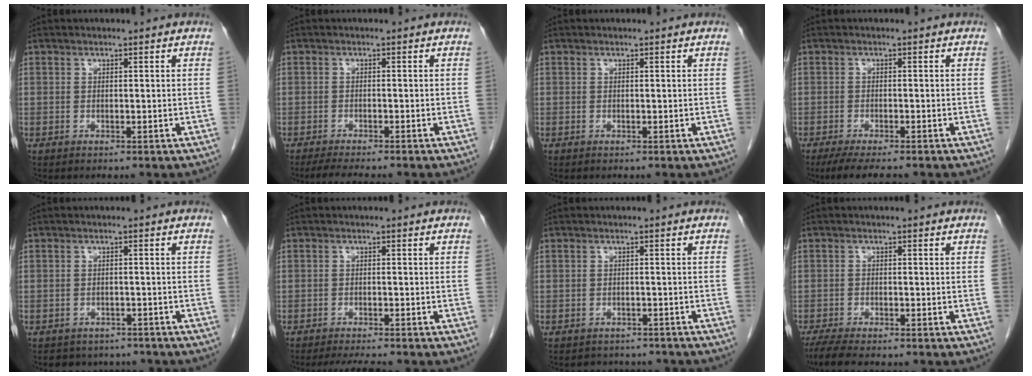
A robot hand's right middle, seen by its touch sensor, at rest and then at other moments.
{"total": 5.3, "force": [-4.5, 0.2, 2.7], "torque": [-0.043, -0.014, -0.068]}
{"total": 0.0}
{"total": 6.9, "force": [-5.6, 1.0, 3.8], "torque": [-0.058, -0.015, -0.086]}
{"total": 5.8, "force": [-5.1, 2.8, 0.4], "torque": [-0.004, 0.007, -0.058]}
{"total": 4.9, "force": [-4.5, 0.1, 2.1], "torque": [-0.032, -0.016, -0.068]}
{"total": 5.8, "force": [-5.3, 2.3, 0.7], "torque": [-0.011, 0.004, -0.056]}
{"total": 5.9, "force": [-5.0, 0.8, 3.1], "torque": [-0.060, -0.019, -0.082]}